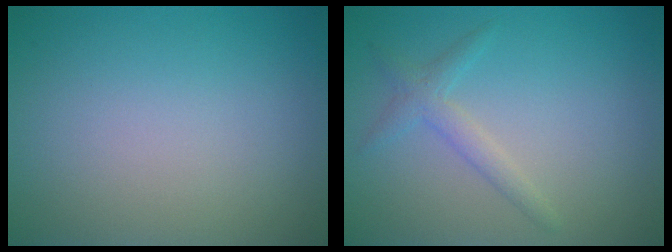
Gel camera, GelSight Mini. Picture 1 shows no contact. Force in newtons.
{"total": 1.8, "press": 1.8, "slide": 0.0}